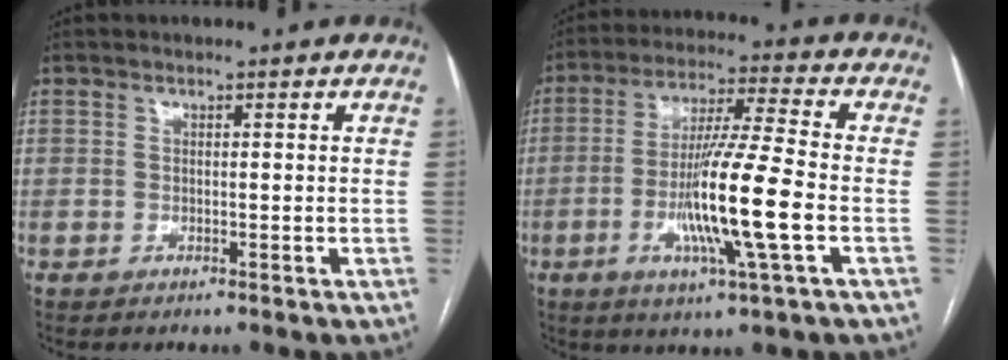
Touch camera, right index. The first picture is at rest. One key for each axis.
{"total": 13.8, "fx": -3.5, "fy": -0.4, "fz": 13.3, "tx": -0.255, "ty": -0.014, "tz": -0.069}